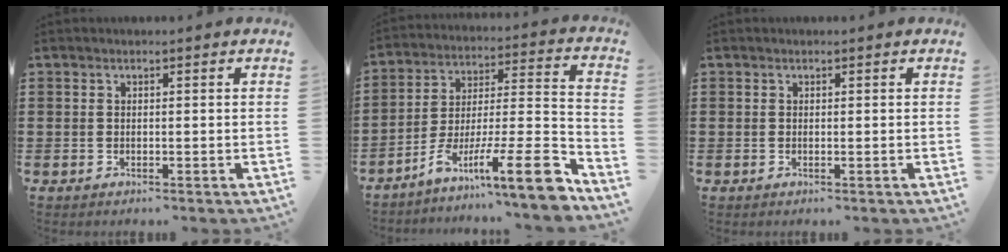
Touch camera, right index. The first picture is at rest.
{"total": 14.4, "force": [-9.6, 1.8, 10.5], "torque": [-0.167, 0.023, -0.170]}
{"total": 0.0}